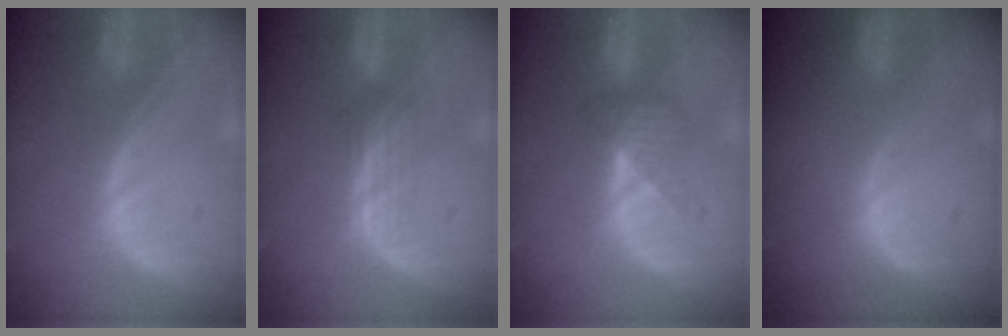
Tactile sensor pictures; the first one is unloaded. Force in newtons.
{"total": 2.4, "press": 2.3, "slide": 0.5}
{"total": 3.4, "press": 3.1, "slide": 1.4}
{"total": 0.0}